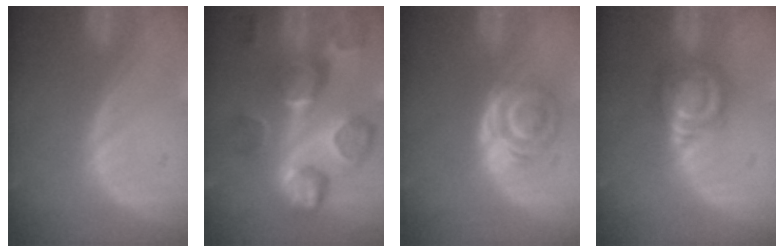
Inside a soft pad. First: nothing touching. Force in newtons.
{"total": 12.7, "press": 11.2, "slide": 6.0}
{"total": 6.2, "press": 5.2, "slide": 3.3}
{"total": 6.3, "press": 6.3, "slide": 0.0}